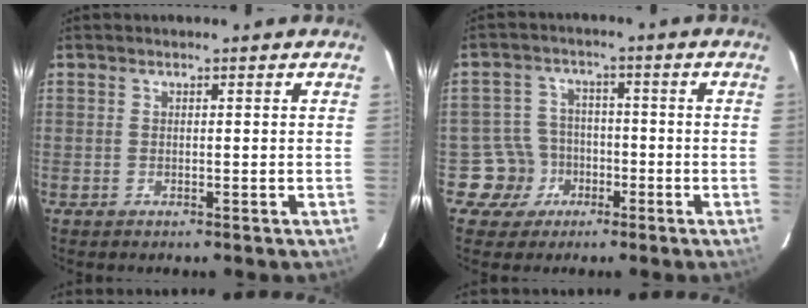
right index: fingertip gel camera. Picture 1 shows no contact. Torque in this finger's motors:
{"motor_torque": [0.08, -0.04, -0.86, -0.21]}